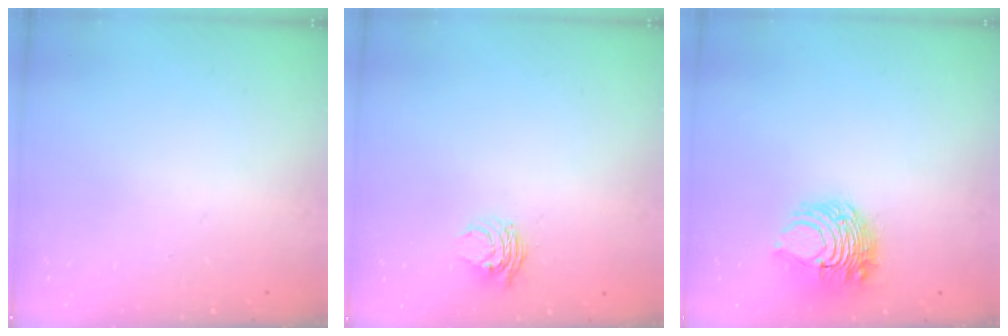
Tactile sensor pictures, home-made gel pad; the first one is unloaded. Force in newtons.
{"total": 4.9, "press": 4.8, "slide": 0.4}
{"total": 9.4, "press": 9.3, "slide": 0.9}